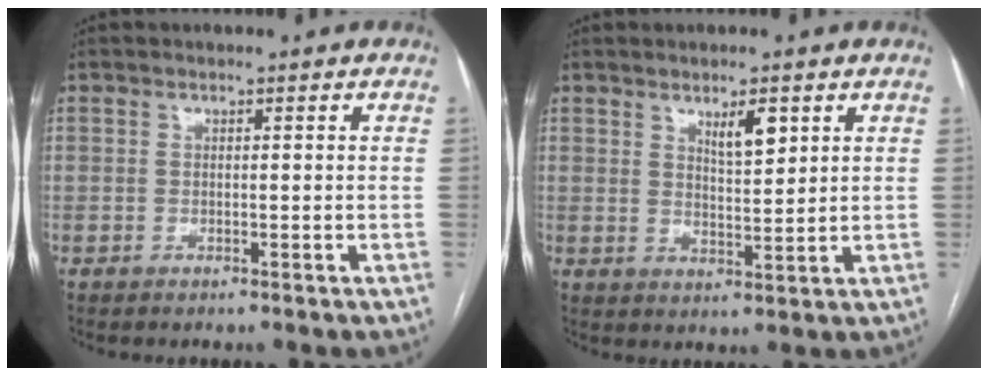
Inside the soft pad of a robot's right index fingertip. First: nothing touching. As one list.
[{"total": 4.3, "force": [2.4, 1.0, 3.3], "torque": [-0.059, -0.004, 0.045]}]